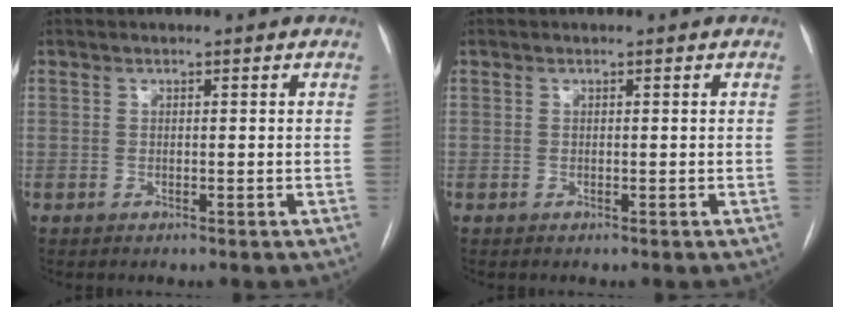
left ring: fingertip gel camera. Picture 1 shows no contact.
{"total": 0.0}